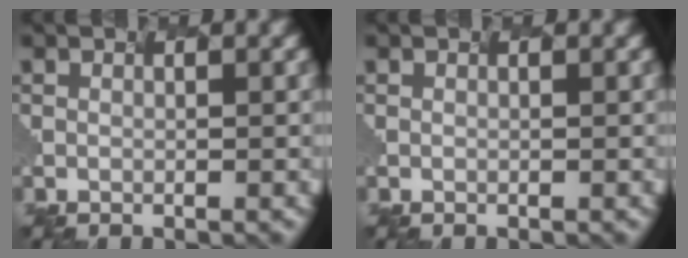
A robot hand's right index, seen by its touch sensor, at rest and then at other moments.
{"total": 0.0}